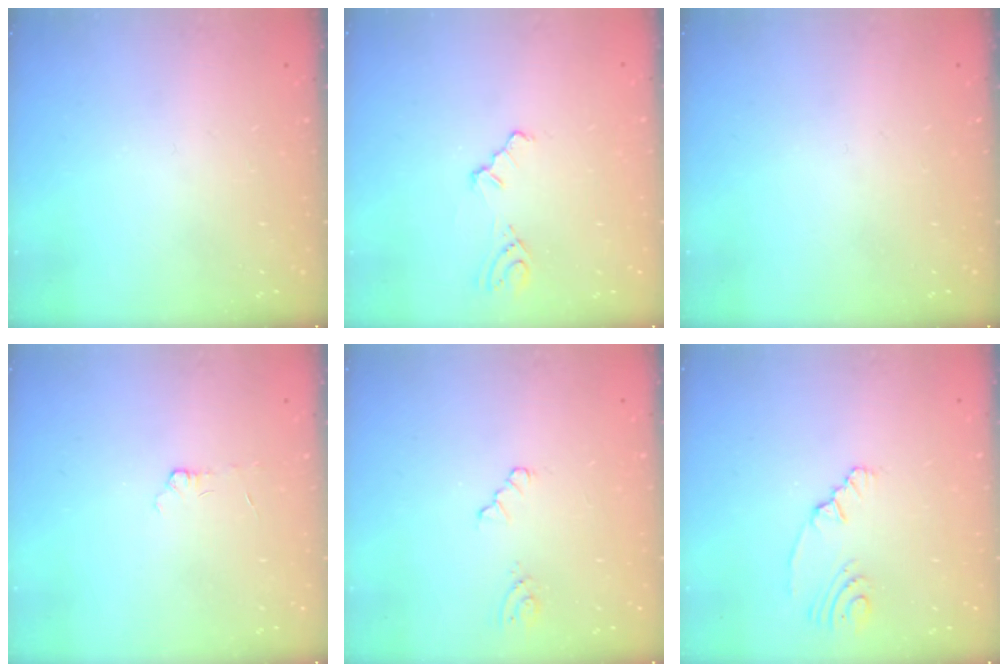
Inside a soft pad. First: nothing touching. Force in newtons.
{"total": 3.0, "press": 3.0, "slide": 0.4}
{"total": 0.0}
{"total": 3.0, "press": 3.0, "slide": 0.2}
{"total": 3.3, "press": 3.2, "slide": 0.5}
{"total": 2.8, "press": 2.3, "slide": 1.7}